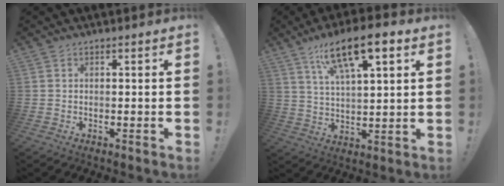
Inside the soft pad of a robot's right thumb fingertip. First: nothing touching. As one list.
[{"total": 14.4, "force": [8.6, 4.6, 10.6], "torque": [-0.177, -0.034, 0.142]}]